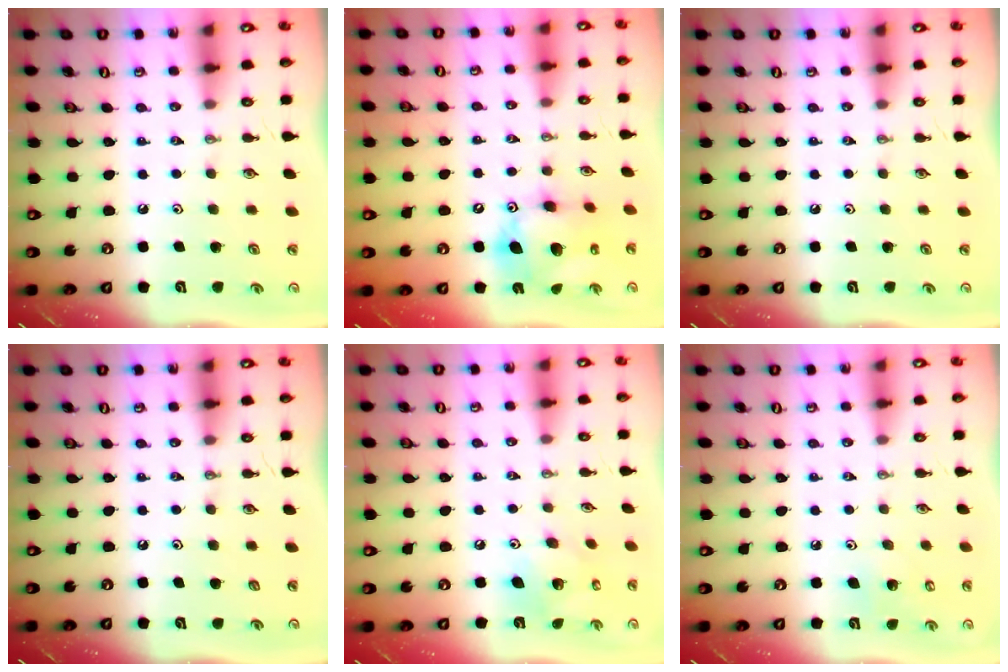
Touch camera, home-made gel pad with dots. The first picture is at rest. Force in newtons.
{"total": 14.2, "press": 14.1, "slide": 1.5}
{"total": 0.0}
{"total": 1.4, "press": 0.2, "slide": 1.4}
{"total": 10.5, "press": 10.5, "slide": 0.8}
{"total": 5.7, "press": 5.7, "slide": 0.4}